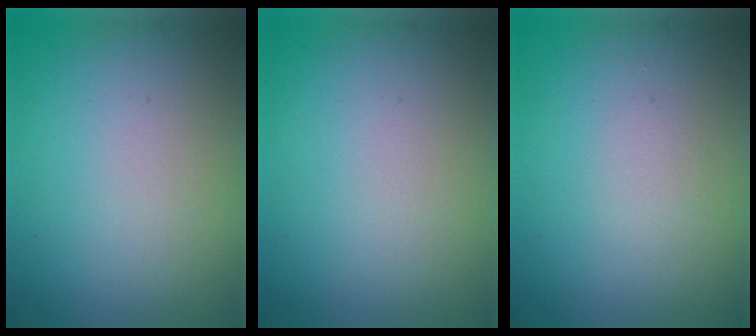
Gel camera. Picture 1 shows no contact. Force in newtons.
{"total": 0.0}
{"total": 0.6, "press": 0.6, "slide": 0.1}